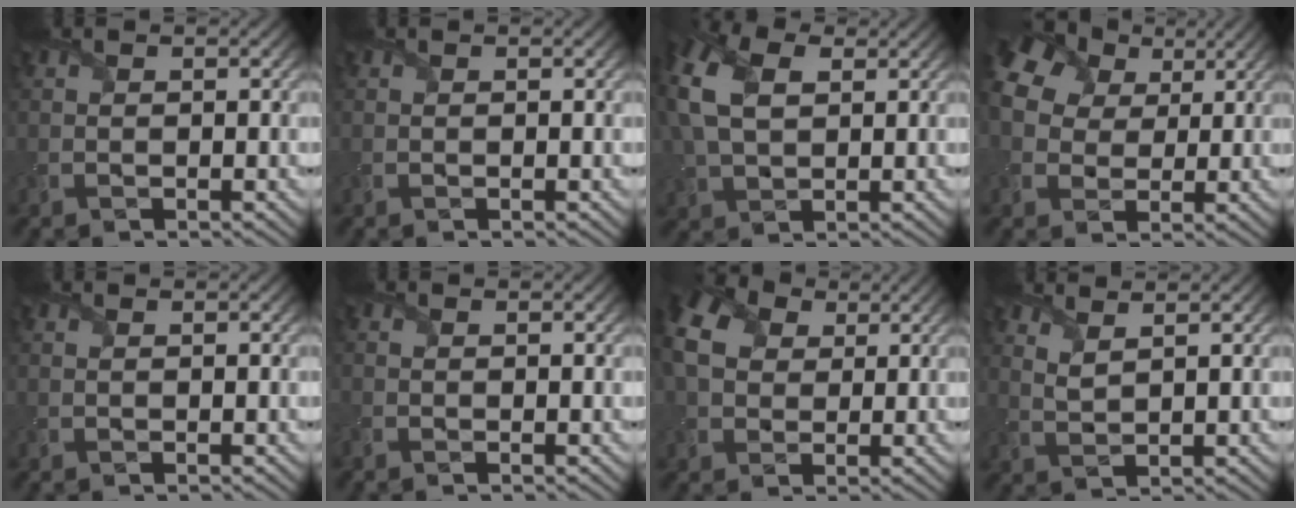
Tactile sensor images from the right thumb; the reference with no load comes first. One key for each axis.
{"total": 0.0}
{"total": 9.9, "fx": 2.5, "fy": 6.2, "fz": 7.3, "tx": -0.207, "ty": 0.018, "tz": 0.043}
{"total": 13.2, "fx": 5.1, "fy": 9.8, "fz": 7.2, "tx": -0.206, "ty": 0.039, "tz": 0.097}
{"total": 0.0}
{"total": 0.9, "fx": -0.4, "fy": 0.5, "fz": 0.5, "tx": -0.012, "ty": -0.003, "tz": -0.007}
{"total": 9.9, "fx": 3.0, "fy": 7.4, "fz": 5.8, "tx": -0.164, "ty": 0.012, "tz": 0.062}
{"total": 2.7, "fx": 2.0, "fy": 0.6, "fz": 1.7, "tx": -0.037, "ty": -0.003, "tz": 0.044}